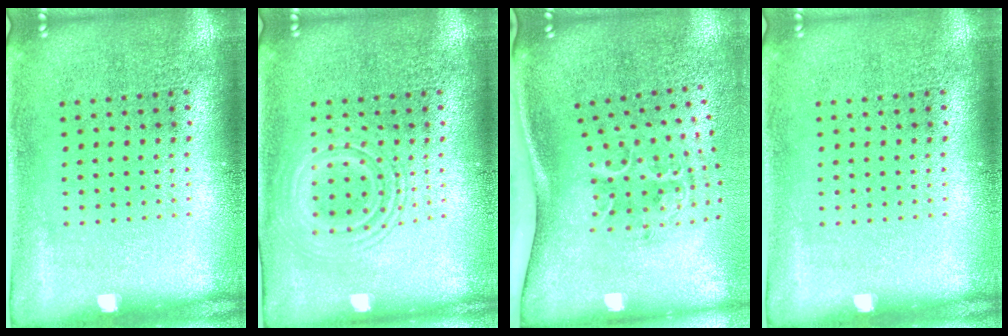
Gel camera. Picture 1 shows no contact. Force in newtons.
{"total": 2.5, "press": 2.4, "slide": 0.4}
{"total": 2.2, "press": 1.4, "slide": 1.8}
{"total": 0.0}